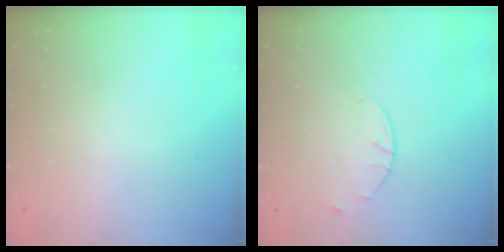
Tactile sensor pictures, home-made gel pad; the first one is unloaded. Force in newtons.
{"total": 1.7, "press": 1.7, "slide": 0.3}